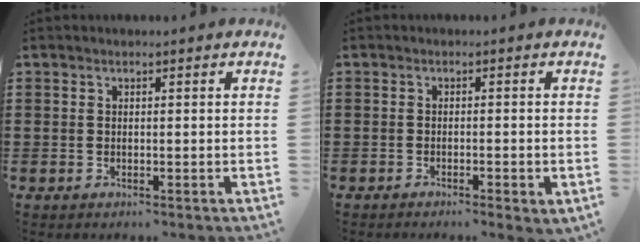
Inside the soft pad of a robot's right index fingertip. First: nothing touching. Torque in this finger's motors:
{"motor_torque": [1.04, -0.66, 0.12, 0.09]}